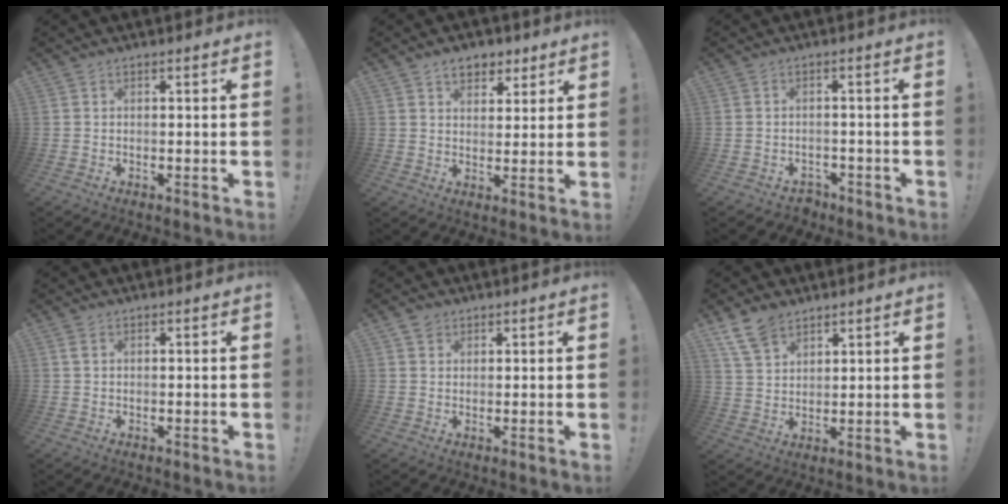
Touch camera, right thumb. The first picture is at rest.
{"total": 6.8, "force": [4.2, 4.8, 2.5], "torque": [-0.024, -0.019, 0.076]}
{"total": 2.5, "force": [-1.5, 1.7, 1.0], "torque": [-0.013, 0.003, -0.025]}
{"total": 1.2, "force": [0.6, 0.6, 0.8], "torque": [-0.009, 0.000, 0.009]}
{"total": 2.2, "force": [1.4, 1.7, 0.1], "torque": [0.001, -0.003, 0.024]}
{"total": 8.8, "force": [6.3, 4.8, 3.7], "torque": [-0.076, -0.023, 0.126]}